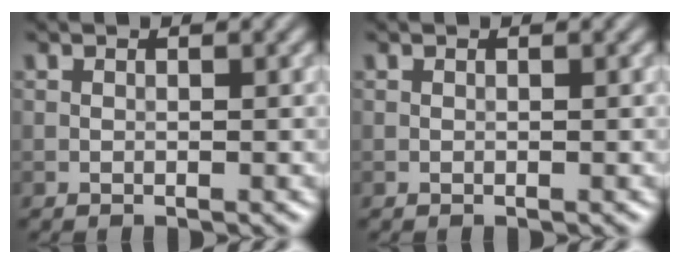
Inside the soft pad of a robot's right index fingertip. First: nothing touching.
{"total": 0.0}